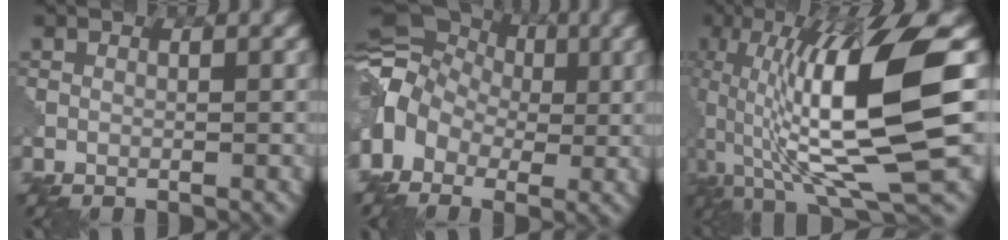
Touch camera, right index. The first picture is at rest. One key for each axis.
{"total": 8.0, "fx": 0.0, "fy": 6.8, "fz": 4.1, "tx": -0.088, "ty": 0.027, "tz": -0.028}
{"total": 13.6, "fx": 0.2, "fy": 3.0, "fz": 13.3, "tx": -0.242, "ty": 0.010, "tz": 0.022}